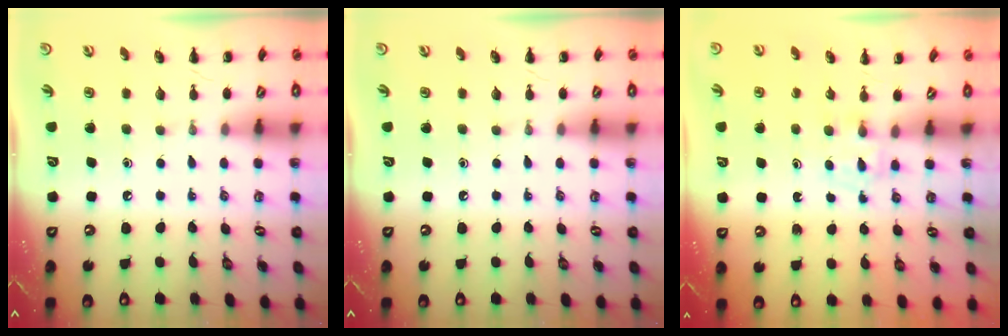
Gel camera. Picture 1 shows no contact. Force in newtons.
{"total": 0.0}
{"total": 3.8, "press": 3.6, "slide": 1.2}